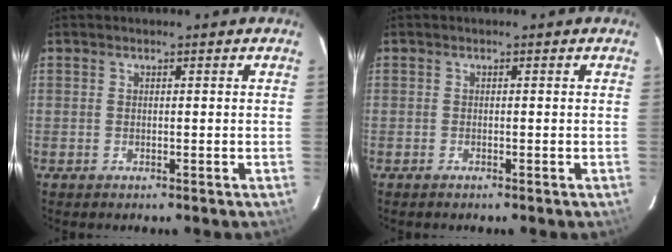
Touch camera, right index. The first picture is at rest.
{"total": 0.6, "force": [-0.5, 0.2, 0.2], "torque": [-0.004, -0.001, -0.011]}